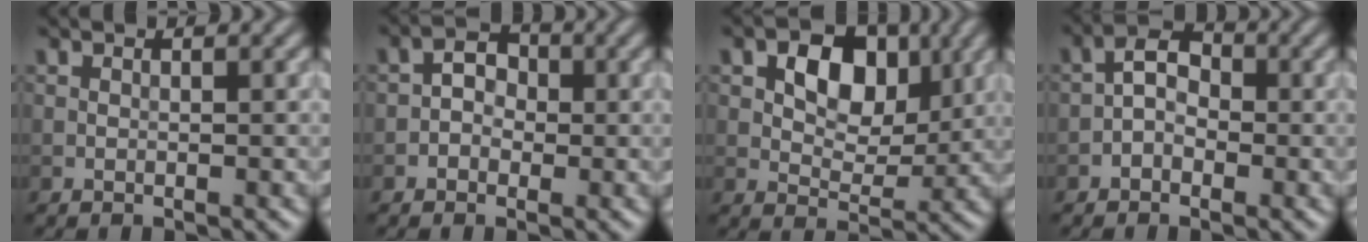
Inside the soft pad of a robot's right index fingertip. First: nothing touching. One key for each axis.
{"total": 2.0, "fx": -0.6, "fy": 1.7, "fz": 1.0, "tx": -0.011, "ty": 0.008, "tz": -0.016}
{"total": 6.0, "fx": 1.7, "fy": 4.0, "fz": 4.1, "tx": -0.060, "ty": 0.001, "tz": 0.020}
{"total": 2.6, "fx": -0.9, "fy": 1.8, "fz": 1.7, "tx": -0.024, "ty": 0.012, "tz": -0.026}